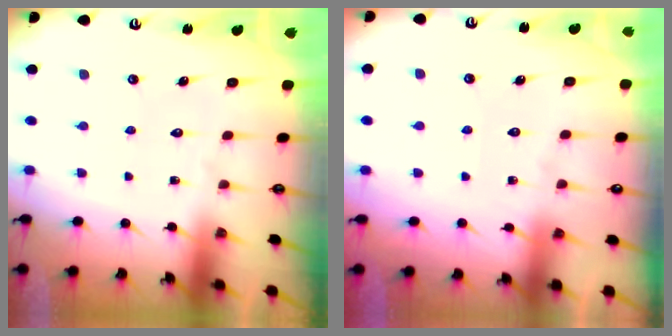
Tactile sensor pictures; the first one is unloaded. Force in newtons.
{"total": 3.3, "press": 3.2, "slide": 0.5}